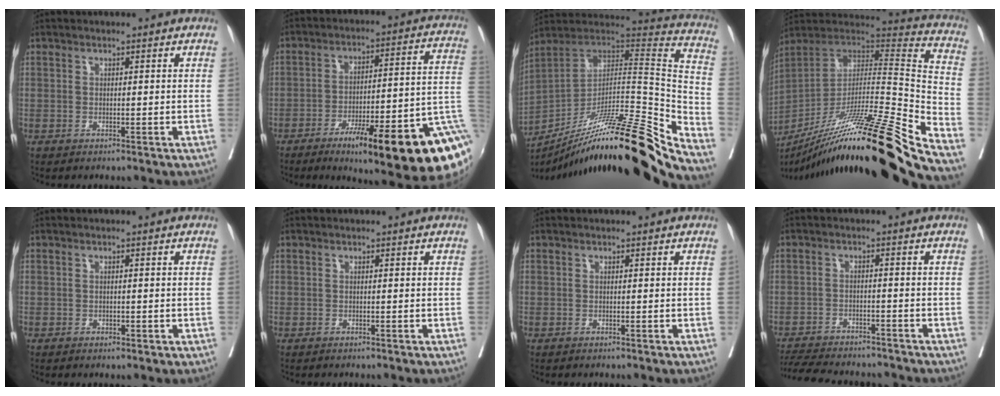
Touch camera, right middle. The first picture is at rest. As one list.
[{"total": 25.3, "force": [-11.7, 4.4, 22.0], "torque": [-0.188, 0.022, -0.166]}, {"total": 33.7, "force": [-25.0, 1.6, 22.6], "torque": [-0.258, -0.025, -0.392]}, {"total": 36.2, "force": [-24.8, 1.4, 26.4], "torque": [-0.368, -0.053, -0.403]}, {"total": 1.0, "force": [-0.3, 0.7, 0.7], "torque": [-0.013, -0.001, -0.001]}, {"total": 0.0}, {"total": 0.0}, {"total": 13.2, "force": [-12.0, 2.8, 4.6], "torque": [-0.095, -0.005, -0.171]}]